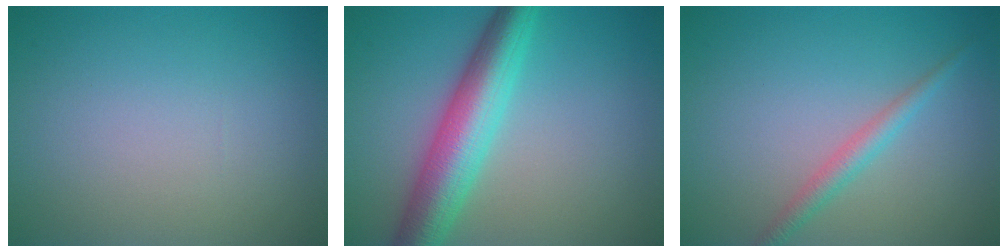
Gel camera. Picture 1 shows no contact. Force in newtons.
{"total": 7.0, "press": 7.0, "slide": 0.2}
{"total": 2.0, "press": 2.0, "slide": 0.0}